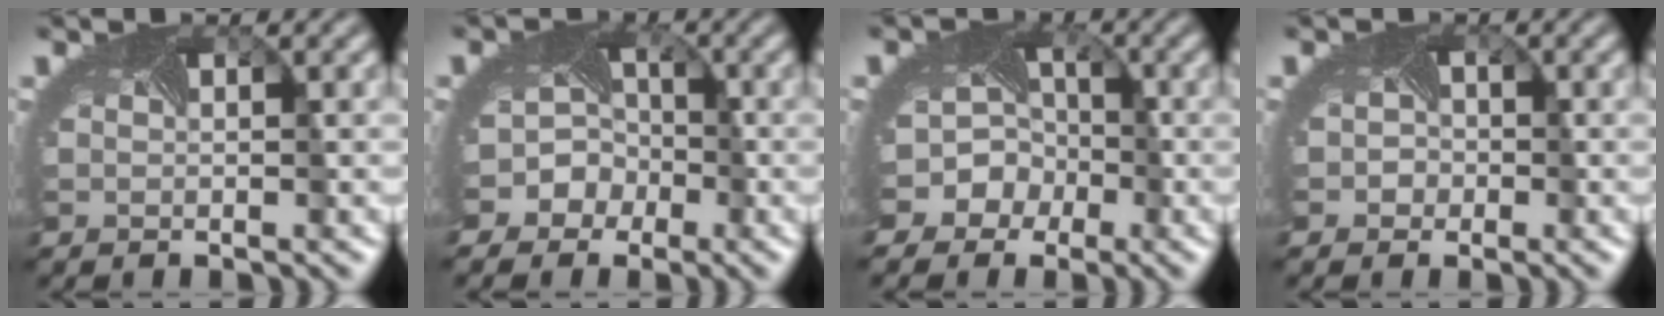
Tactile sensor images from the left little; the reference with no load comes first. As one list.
[{"total": 7.0, "force": [-3.2, 6.0, 1.6], "torque": [-0.018, 0.003, -0.074]}, {"total": 9.1, "force": [-3.7, 7.8, 2.7], "torque": [-0.049, 0.007, -0.084]}, {"total": 2.0, "force": [-0.6, 1.8, 0.6], "torque": [0.012, 0.001, -0.011]}]